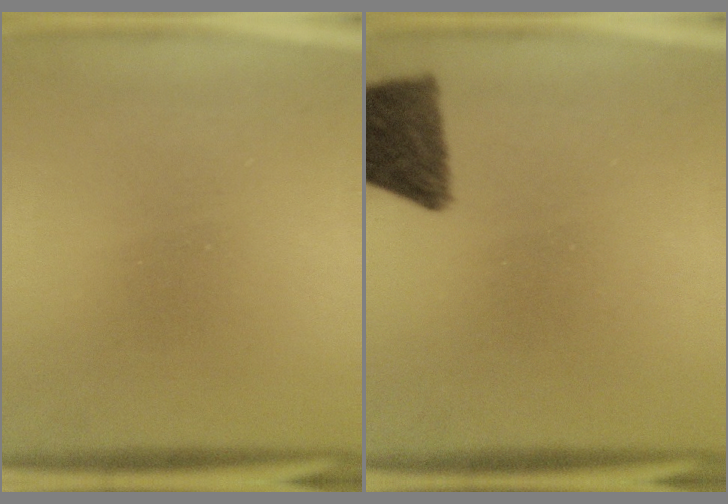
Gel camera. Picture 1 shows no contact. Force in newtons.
{"total": 10.8}